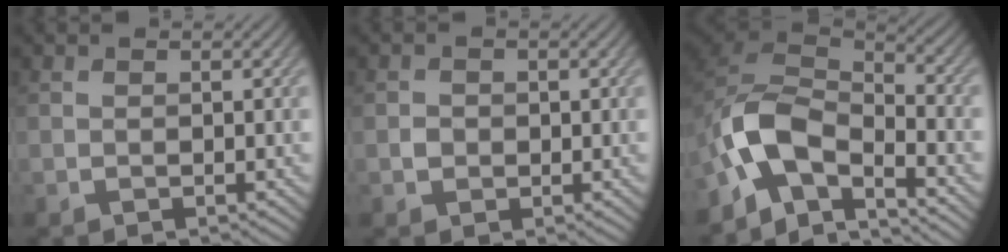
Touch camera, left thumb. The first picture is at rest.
{"total": 1.4, "force": [-0.1, 1.3, 0.4], "torque": [-0.006, -0.005, -0.005]}
{"total": 10.1, "force": [-5.8, 4.8, 6.7], "torque": [-0.133, -0.007, -0.135]}